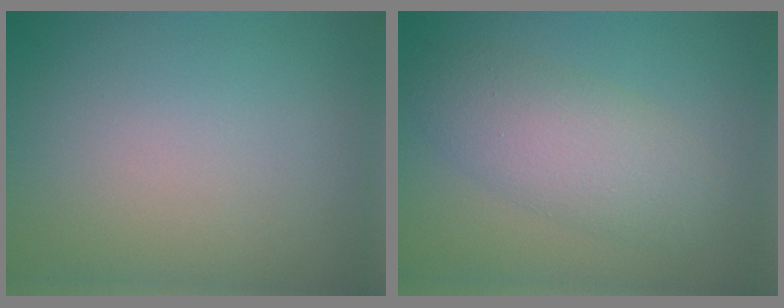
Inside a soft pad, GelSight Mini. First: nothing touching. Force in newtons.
{"total": 4.6, "press": 4.6, "slide": 0.2}